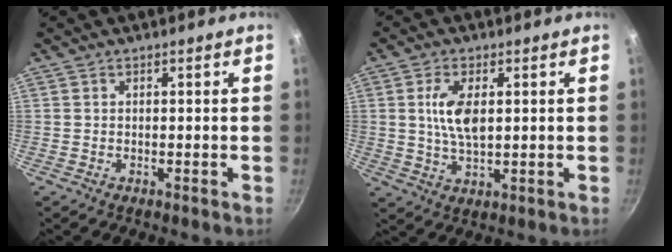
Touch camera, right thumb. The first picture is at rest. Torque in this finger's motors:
{"motor_torque": [0.79, 2.16, 0.91, -0.14, 0.10]}